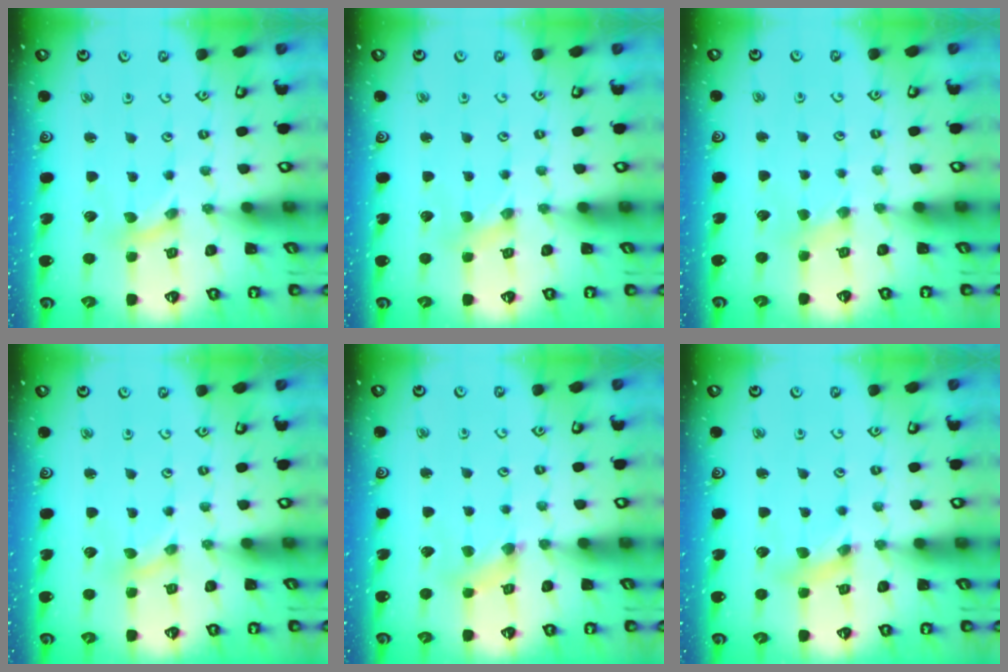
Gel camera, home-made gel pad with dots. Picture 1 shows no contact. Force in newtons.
{"total": 0.0}
{"total": 2.2, "press": 2.2, "slide": 0.4}
{"total": 0.0}
{"total": 2.3, "press": 2.3, "slide": 0.3}
{"total": 3.0, "press": 3.0, "slide": 0.3}